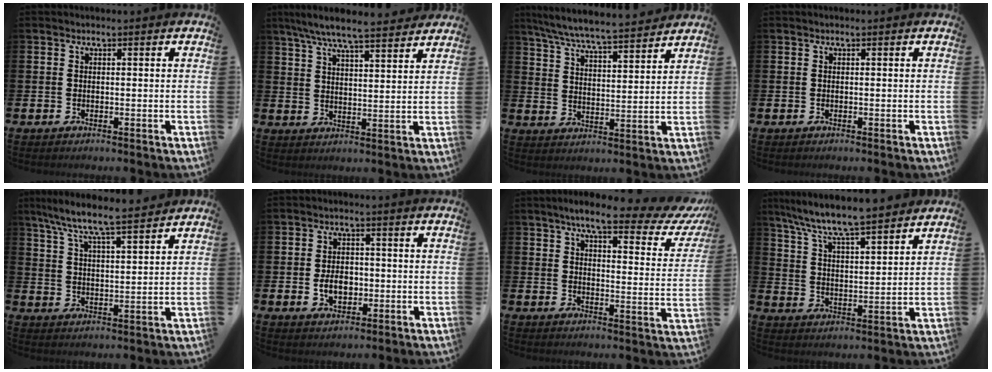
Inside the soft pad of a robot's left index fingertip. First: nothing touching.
{"total": 7.6, "force": [7.1, 0.6, 2.7], "torque": [-0.072, -0.034, 0.126]}
{"total": 7.1, "force": [6.8, 0.1, 2.0], "torque": [-0.065, -0.047, 0.118]}
{"total": 0.0}
{"total": 7.5, "force": [7.1, 0.3, 2.4], "torque": [-0.081, -0.046, 0.124]}
{"total": 4.2, "force": [-0.8, 3.0, 2.9], "torque": [-0.041, 0.002, -0.020]}
{"total": 7.6, "force": [6.1, 1.6, 4.3], "torque": [-0.079, -0.038, 0.094]}
{"total": 8.3, "force": [7.8, 0.5, 2.7], "torque": [-0.089, -0.050, 0.140]}